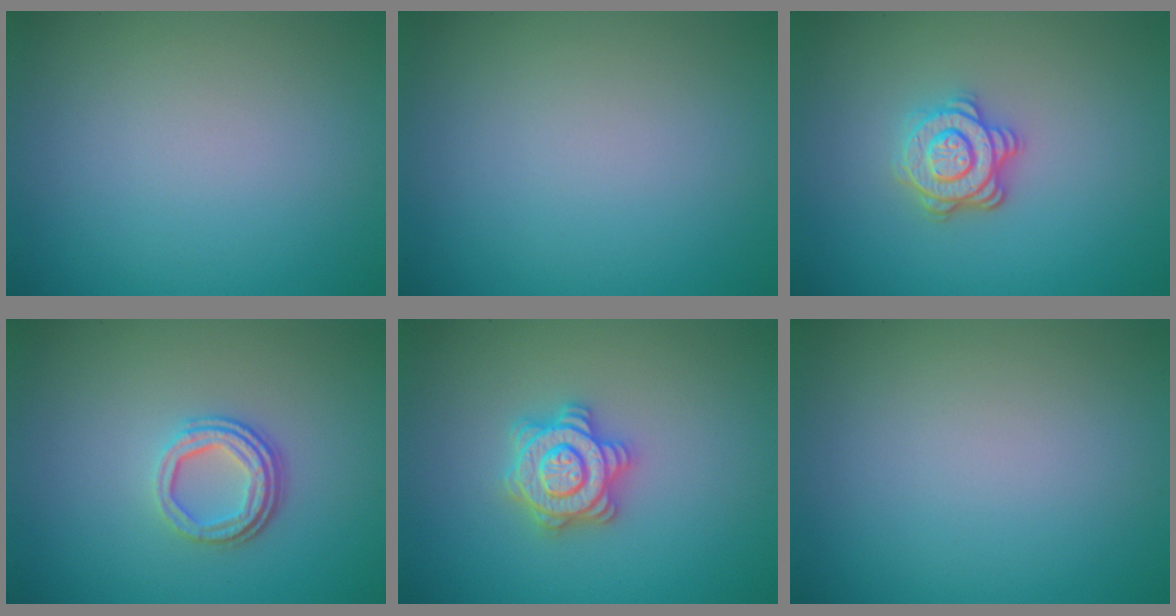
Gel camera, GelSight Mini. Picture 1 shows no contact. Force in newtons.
{"total": 0.0}
{"total": 3.7, "press": 3.0, "slide": 2.1}
{"total": 3.3, "press": 2.5, "slide": 2.2}
{"total": 4.4, "press": 4.3, "slide": 0.7}
{"total": 0.0}